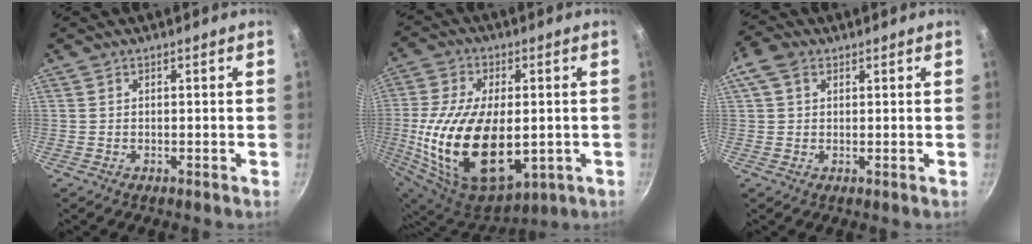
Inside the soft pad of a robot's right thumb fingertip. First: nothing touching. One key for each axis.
{"total": 24.3, "fx": -2.4, "fy": 13.7, "fz": 19.9, "tx": -0.375, "ty": -0.006, "tz": -0.022}
{"total": 4.6, "fx": 1.8, "fy": 3.3, "fz": 2.8, "tx": -0.049, "ty": 0.007, "tz": 0.027}